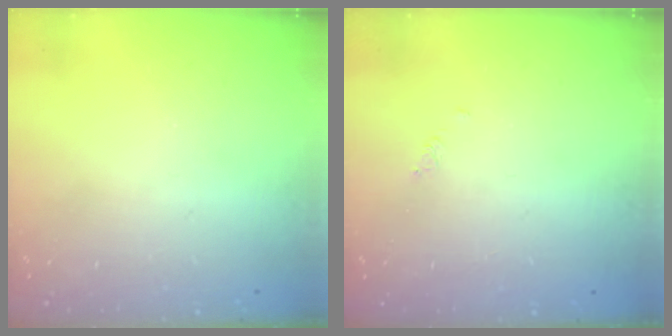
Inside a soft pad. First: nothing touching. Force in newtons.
{"total": 2.8, "press": 2.7, "slide": 0.3}